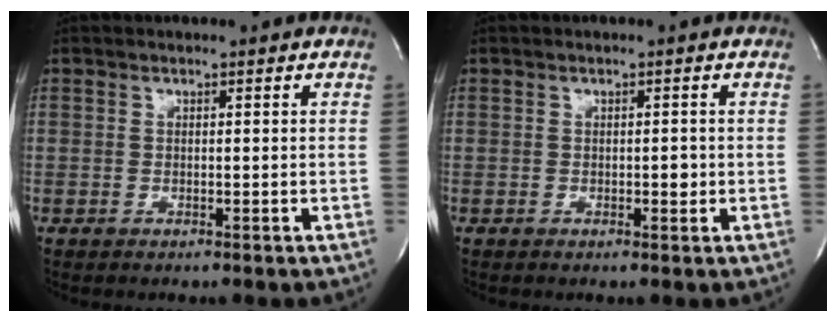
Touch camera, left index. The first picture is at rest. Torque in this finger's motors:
{"motor_torque": [0.03, 0.00, -0.01, 0.00]}